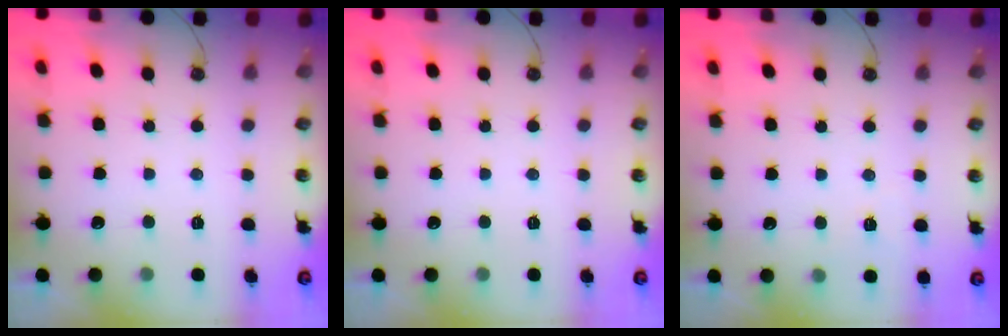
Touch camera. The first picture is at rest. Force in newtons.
{"total": 0.0}
{"total": 2.7, "press": 1.7, "slide": 2.1}